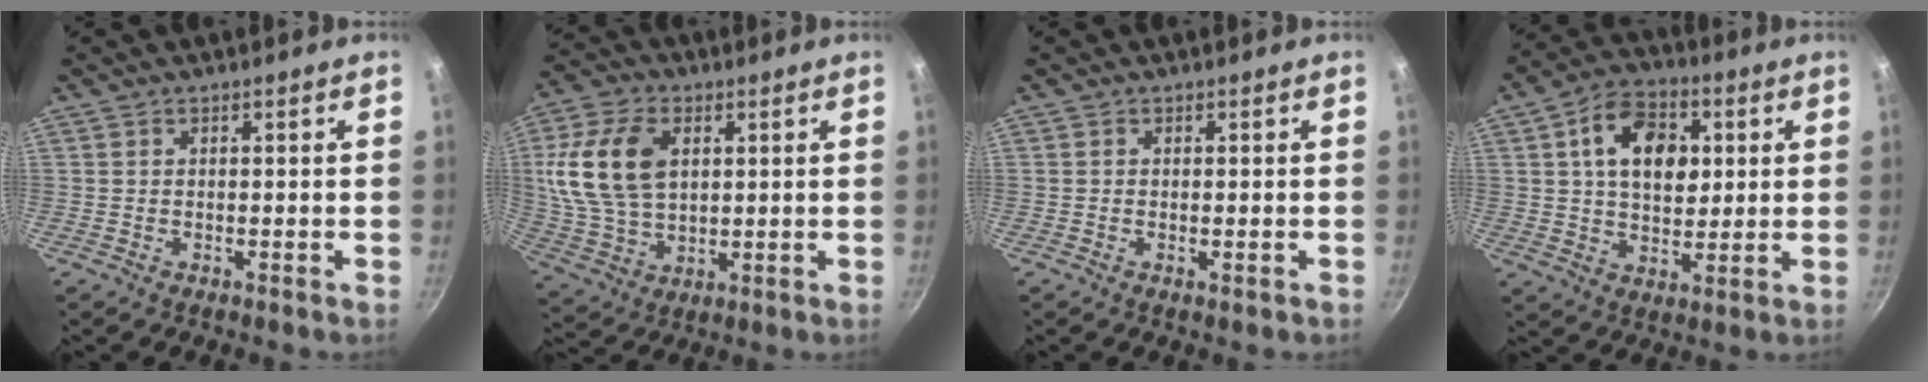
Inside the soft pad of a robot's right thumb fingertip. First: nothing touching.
{"total": 16.3, "force": [3.6, 10.6, 11.9], "torque": [-0.225, -0.002, 0.074]}
{"total": 0.8, "force": [-0.2, 0.2, 0.8], "torque": [-0.014, -0.002, -0.003]}
{"total": 13.7, "force": [3.2, 9.2, 9.6], "torque": [-0.121, 0.001, 0.043]}